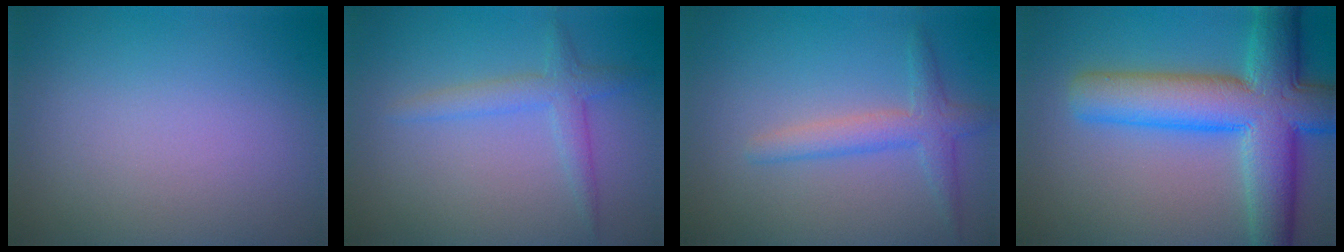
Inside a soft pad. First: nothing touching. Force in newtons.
{"total": 2.3, "press": 2.3, "slide": 0.1}
{"total": 2.3, "press": 2.3, "slide": 0.0}
{"total": 10.1, "press": 10.1, "slide": 0.3}